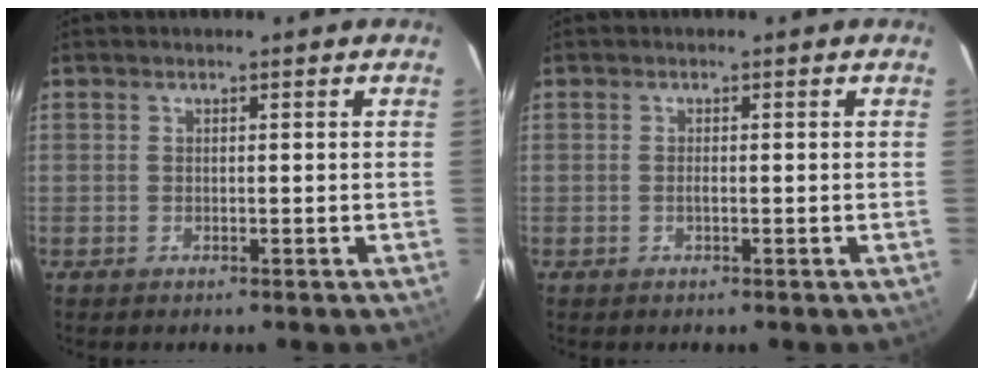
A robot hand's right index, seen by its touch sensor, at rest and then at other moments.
{"total": 0.5, "force": [-0.2, 0.0, 0.5], "torque": [-0.010, 0.000, -0.004]}